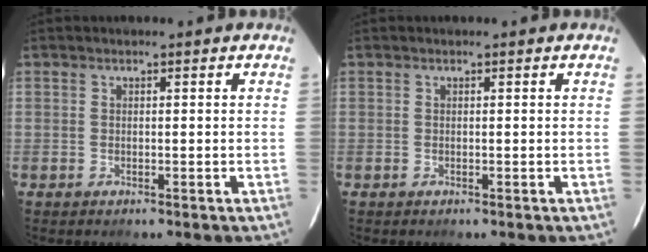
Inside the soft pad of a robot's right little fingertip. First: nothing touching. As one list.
[{"total": 0.0}]